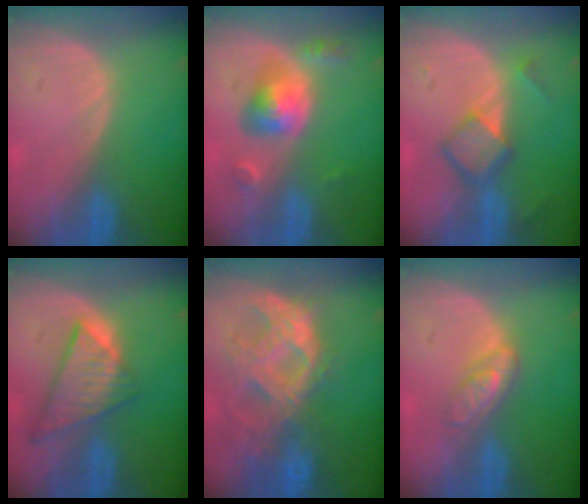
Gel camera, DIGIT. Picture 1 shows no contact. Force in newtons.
{"total": 6.0, "press": 5.5, "slide": 2.5}
{"total": 5.9, "press": 5.0, "slide": 3.1}
{"total": 8.7, "press": 7.5, "slide": 4.5}
{"total": 10.5, "press": 9.2, "slide": 5.1}
{"total": 4.5, "press": 4.0, "slide": 2.0}